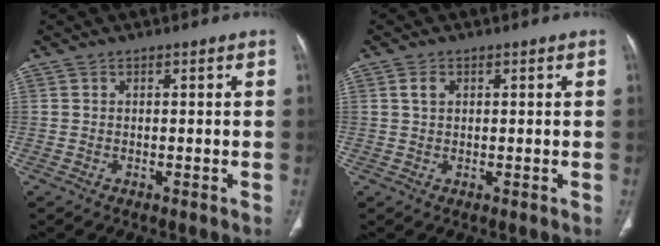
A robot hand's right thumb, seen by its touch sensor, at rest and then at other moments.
{"total": 1.9, "force": [0.6, 1.3, 1.2], "torque": [-0.022, 0.004, 0.012]}